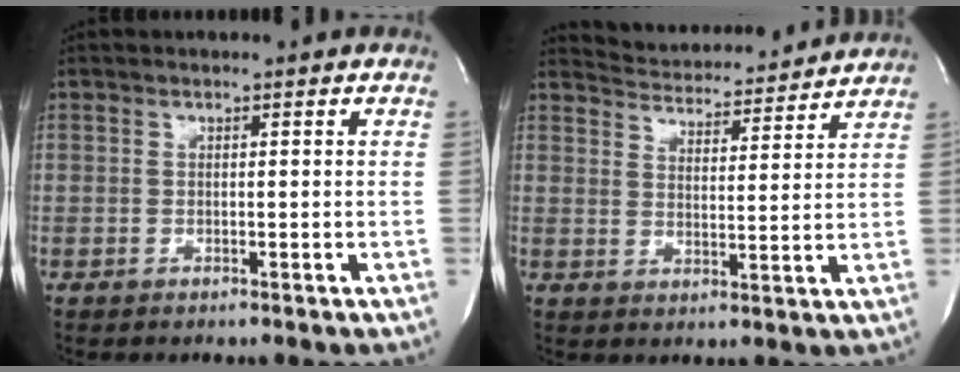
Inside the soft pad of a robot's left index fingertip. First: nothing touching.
{"total": 12.0, "force": [11.8, 1.2, 1.9], "torque": [-0.032, 0.005, 0.164]}